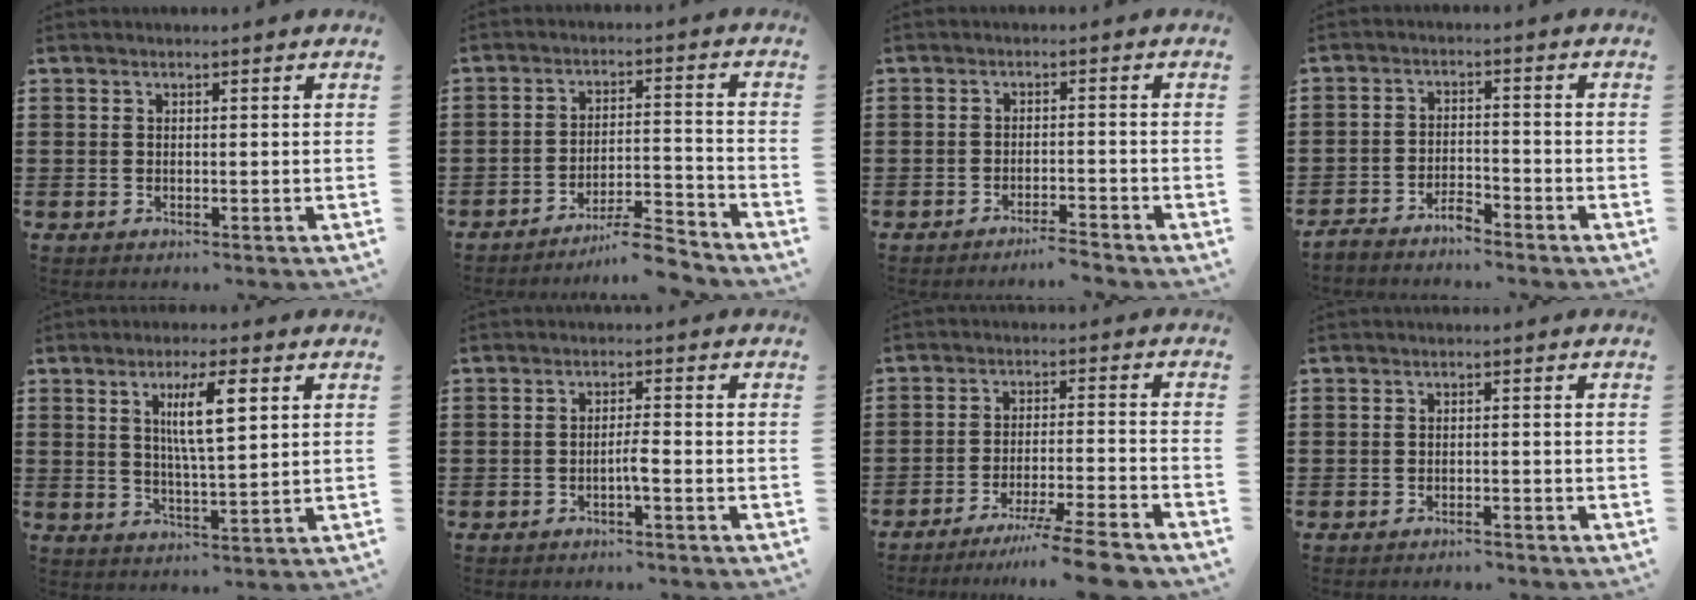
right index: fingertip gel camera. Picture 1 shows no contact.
{"total": 6.9, "force": [-6.4, 0.3, 2.7], "torque": [-0.038, 0.007, -0.120]}
{"total": 2.6, "force": [-2.5, -0.2, 0.7], "torque": [-0.014, -0.001, -0.052]}
{"total": 3.2, "force": [-3.2, 0.3, 0.4], "torque": [-0.015, 0.005, -0.066]}
{"total": 7.1, "force": [2.4, 1.4, 6.5], "torque": [-0.125, 0.004, 0.035]}
{"total": 2.3, "force": [-1.1, 0.1, 2.0], "torque": [-0.037, 0.001, -0.020]}
{"total": 7.4, "force": [-6.4, -0.8, 3.7], "torque": [-0.059, -0.010, -0.121]}
{"total": 1.1, "force": [-1.0, 0.0, 0.2], "torque": [-0.008, 0.000, -0.021]}